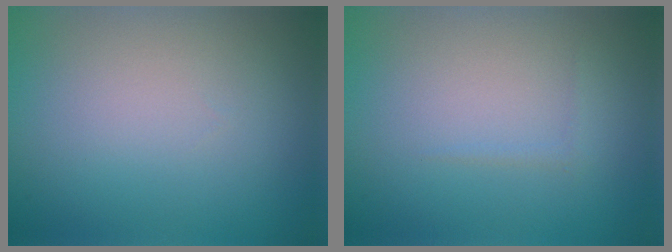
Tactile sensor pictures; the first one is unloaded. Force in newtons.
{"total": 0.5, "press": 0.5, "slide": 0.1}